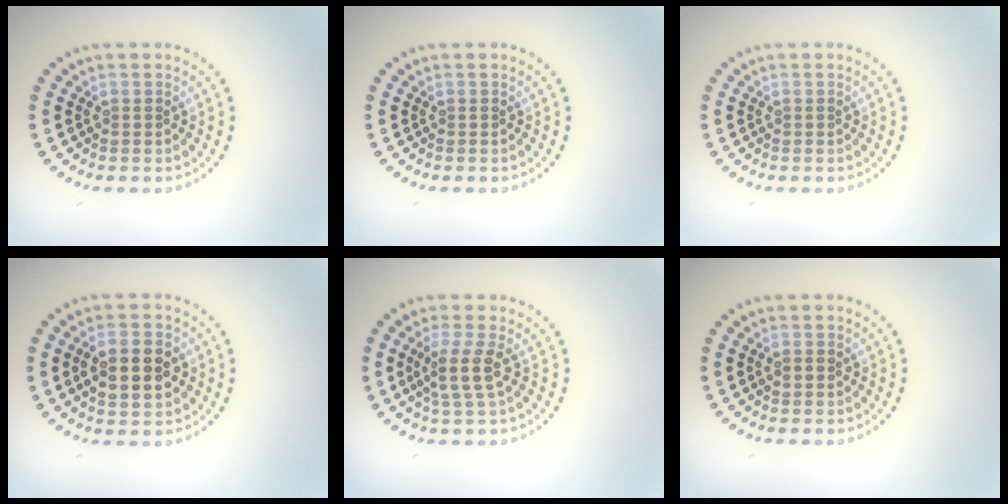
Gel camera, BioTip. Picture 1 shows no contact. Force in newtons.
{"total": 0.0}
{"total": 0.0}
{"total": 4.3, "press": 4.3, "slide": 0.3}
{"total": 2.8, "press": 2.3, "slide": 1.6}
{"total": 0.9, "press": 0.9, "slide": 0.1}